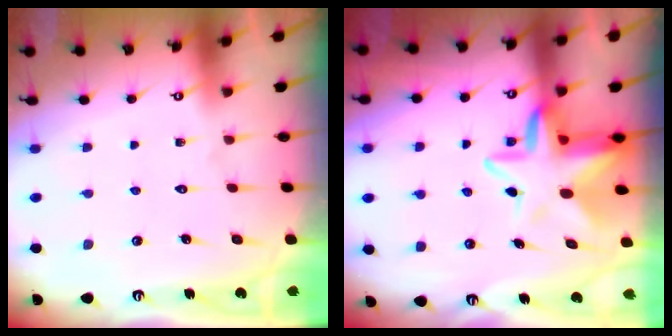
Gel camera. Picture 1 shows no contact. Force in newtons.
{"total": 10.4, "press": 10.0, "slide": 2.9}